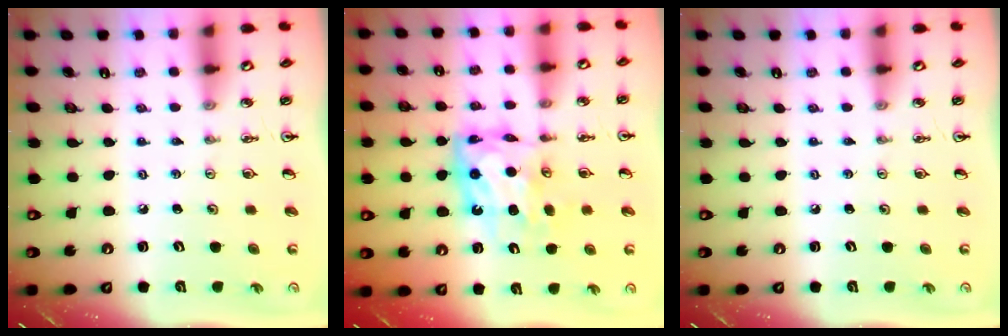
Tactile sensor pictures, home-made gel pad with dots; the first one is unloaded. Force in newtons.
{"total": 11.3, "press": 11.3, "slide": 1.0}
{"total": 0.0}